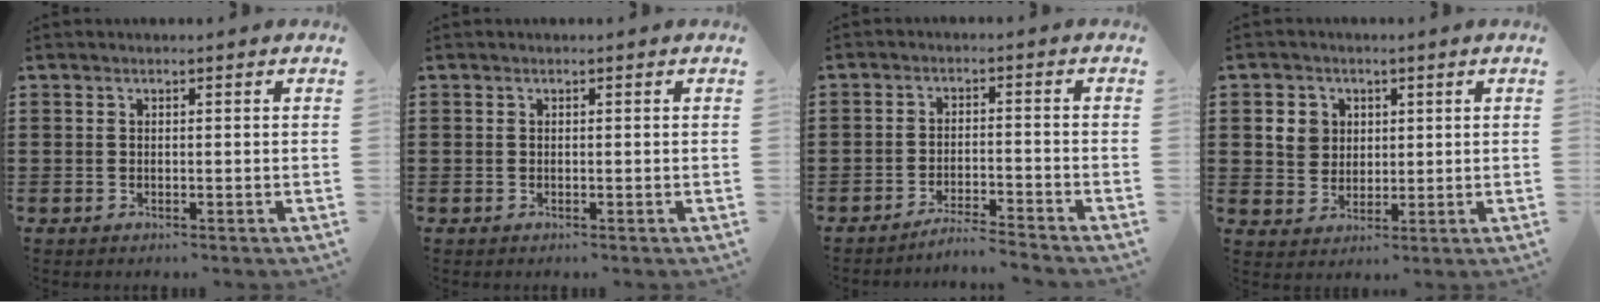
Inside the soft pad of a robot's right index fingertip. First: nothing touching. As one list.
[{"total": 0.0}, {"total": 3.3, "force": [-3.3, -0.2, 0.5], "torque": [-0.011, 0.001, -0.068]}, {"total": 4.6, "force": [1.3, 4.1, 1.5], "torque": [-0.037, 0.011, 0.022]}]